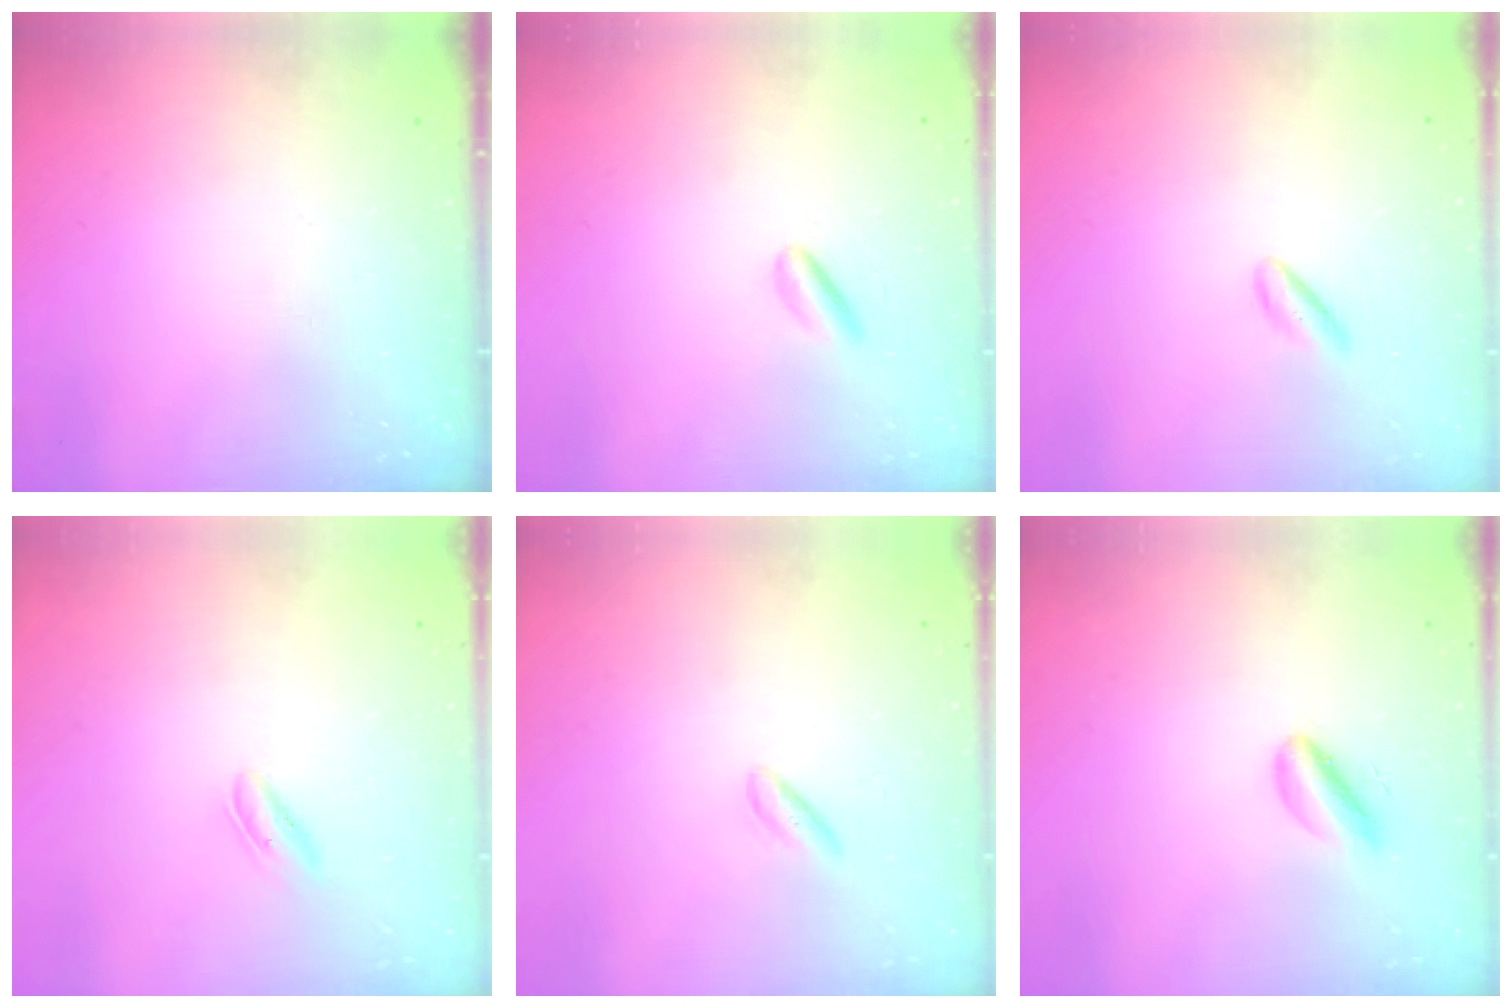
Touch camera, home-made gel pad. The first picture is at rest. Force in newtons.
{"total": 2.5, "press": 2.4, "slide": 0.8}
{"total": 2.2, "press": 1.9, "slide": 1.1}
{"total": 1.9, "press": 1.8, "slide": 0.6}
{"total": 1.7, "press": 1.3, "slide": 1.1}
{"total": 4.4, "press": 4.1, "slide": 1.4}